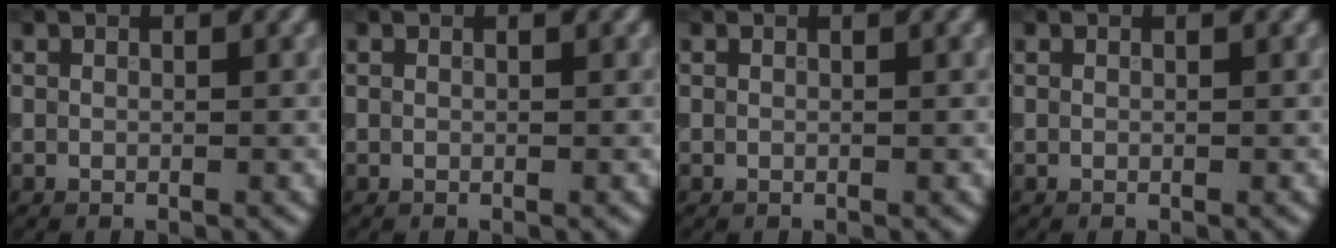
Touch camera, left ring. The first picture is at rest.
{"total": 0.0}
{"total": 0.0}
{"total": 0.0}